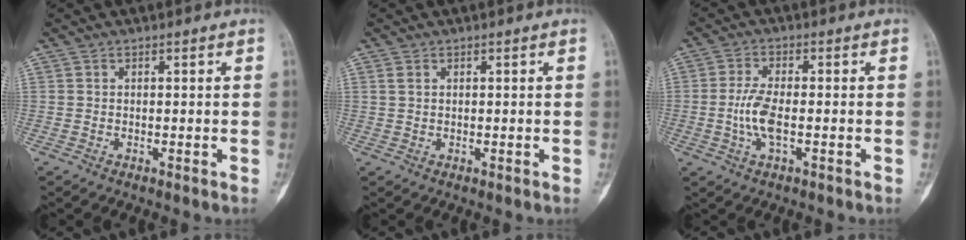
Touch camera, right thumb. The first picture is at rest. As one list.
[{"total": 1.1, "force": [0.5, 0.7, 0.6], "torque": [-0.014, 0.005, 0.014]}, {"total": 5.8, "force": [-1.0, 2.2, 5.3], "torque": [-0.120, 0.006, -0.021]}]